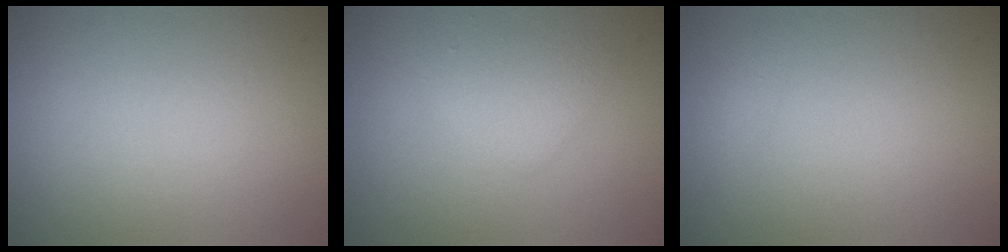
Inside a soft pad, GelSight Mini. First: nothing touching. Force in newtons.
{"total": 1.9, "press": 1.9, "slide": 0.2}
{"total": 0.5, "press": 0.5, "slide": 0.0}